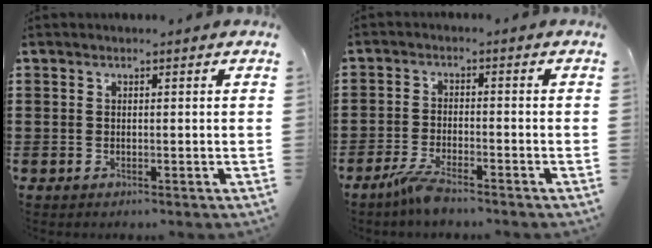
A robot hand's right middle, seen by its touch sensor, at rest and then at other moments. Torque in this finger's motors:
{"motor_torque": [1.17, -0.85, 0.29, 0.07]}